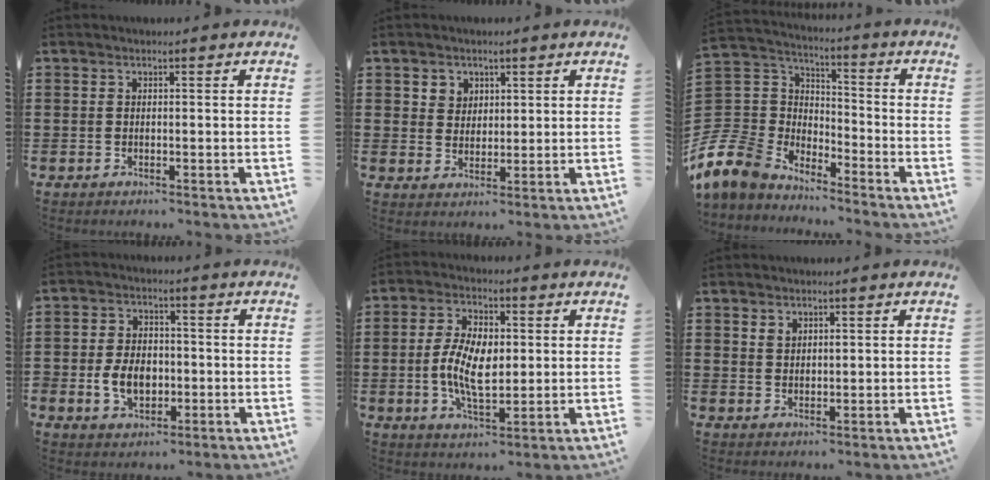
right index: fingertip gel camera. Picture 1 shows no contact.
{"total": 2.9, "force": [1.6, 2.4, 0.1], "torque": [-0.014, 0.011, 0.029]}
{"total": 8.8, "force": [-5.9, 6.4, 1.6], "torque": [-0.097, -0.006, -0.123]}
{"total": 5.9, "force": [-1.3, 4.2, 3.8], "torque": [-0.073, 0.005, -0.026]}
{"total": 8.2, "force": [-0.3, 4.1, 7.1], "torque": [-0.150, 0.005, -0.008]}
{"total": 1.4, "force": [1.1, 0.8, 0.4], "torque": [-0.001, 0.000, 0.019]}